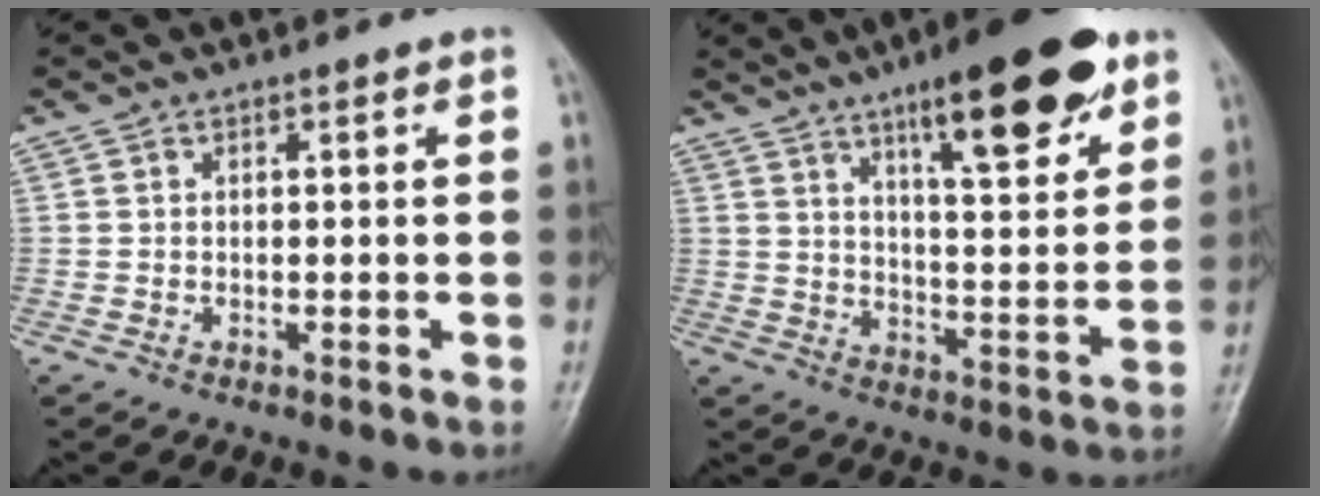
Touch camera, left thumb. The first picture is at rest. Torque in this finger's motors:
{"motor_torque": [2.36, 1.20, 1.78, -0.99, 0.16]}